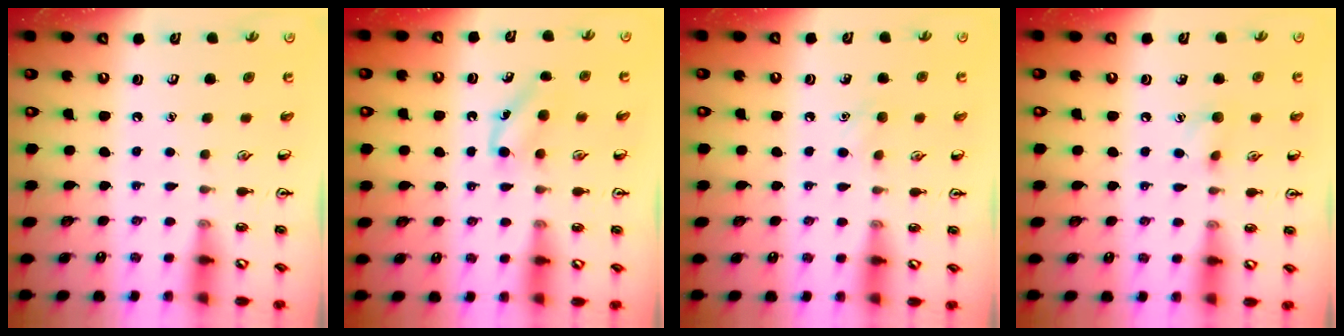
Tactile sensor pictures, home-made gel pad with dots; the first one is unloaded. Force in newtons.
{"total": 5.1, "press": 4.8, "slide": 1.6}
{"total": 5.6, "press": 5.3, "slide": 1.7}
{"total": 6.2, "press": 6.0, "slide": 1.5}